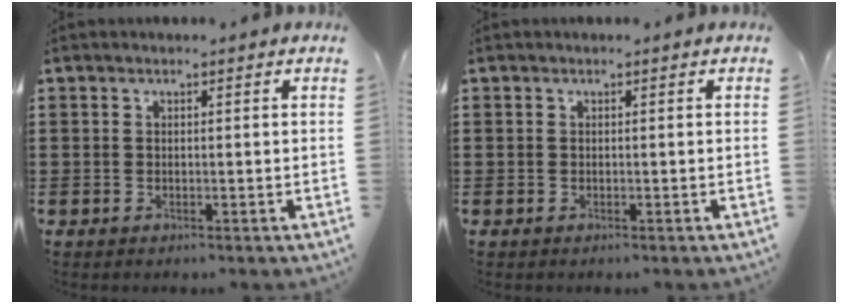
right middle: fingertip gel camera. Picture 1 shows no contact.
{"total": 0.0}